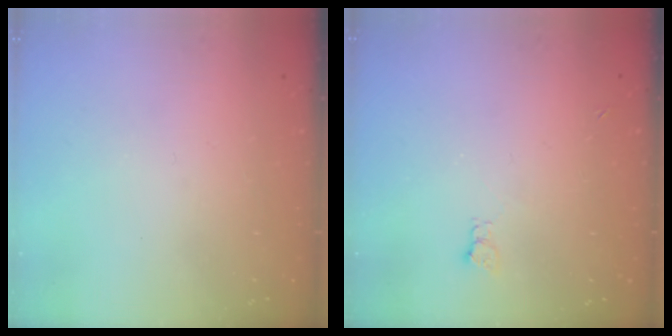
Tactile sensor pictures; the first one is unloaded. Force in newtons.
{"total": 3.5, "press": 3.5, "slide": 0.6}